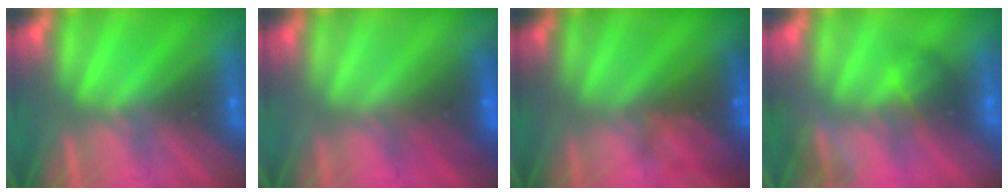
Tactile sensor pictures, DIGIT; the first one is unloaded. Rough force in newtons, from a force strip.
{"total": 2.9}
{"total": 9.6}
{"total": 3.7}